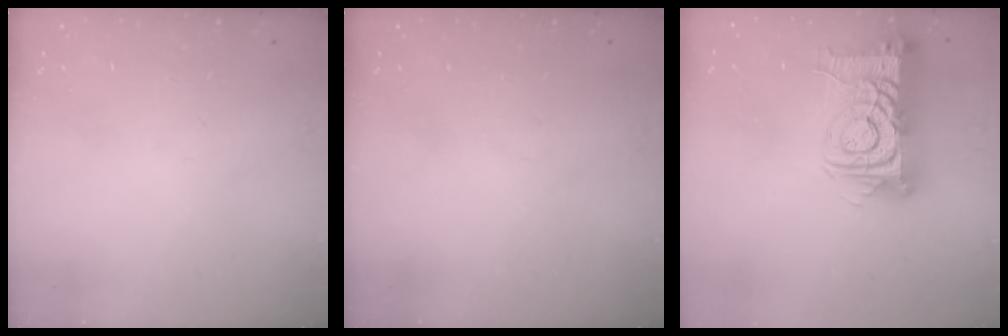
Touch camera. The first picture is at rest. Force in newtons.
{"total": 0.0}
{"total": 14.6, "press": 14.5, "slide": 1.7}